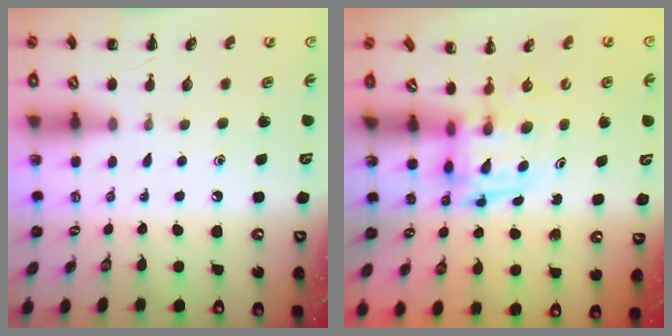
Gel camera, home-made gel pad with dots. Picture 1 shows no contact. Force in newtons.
{"total": 3.7, "press": 3.7, "slide": 0.7}